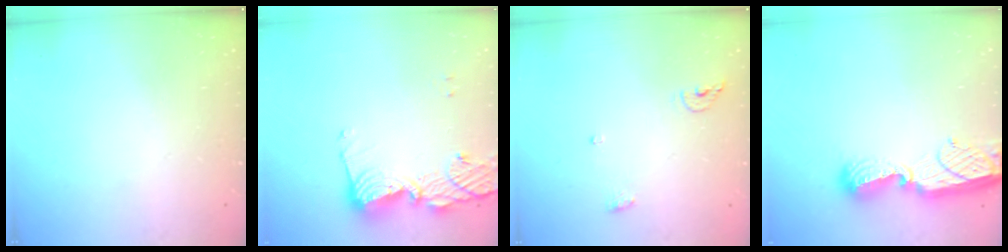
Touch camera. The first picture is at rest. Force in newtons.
{"total": 12.7, "press": 12.6, "slide": 1.2}
{"total": 5.7, "press": 5.7, "slide": 1.0}
{"total": 10.7, "press": 10.7, "slide": 1.0}